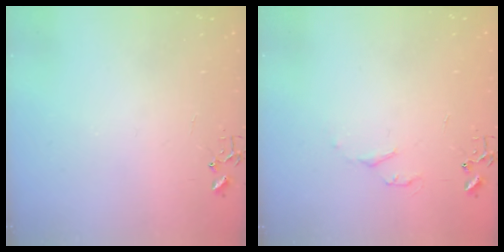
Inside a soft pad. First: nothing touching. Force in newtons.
{"total": 4.5, "press": 4.5, "slide": 0.7}